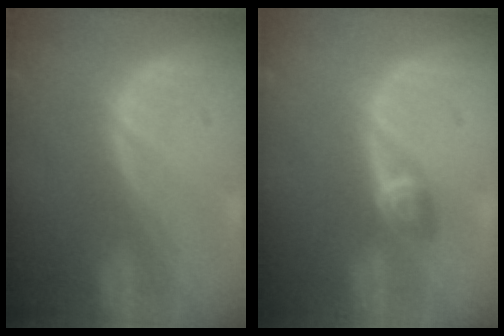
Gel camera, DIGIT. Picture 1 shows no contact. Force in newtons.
{"total": 2.9, "press": 2.6, "slide": 1.4}